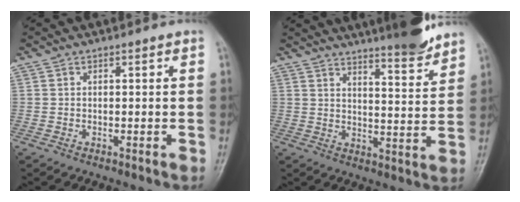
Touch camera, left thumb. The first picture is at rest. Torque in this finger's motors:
{"motor_torque": [0.75, 0.01, 1.38, -1.39, 0.08]}